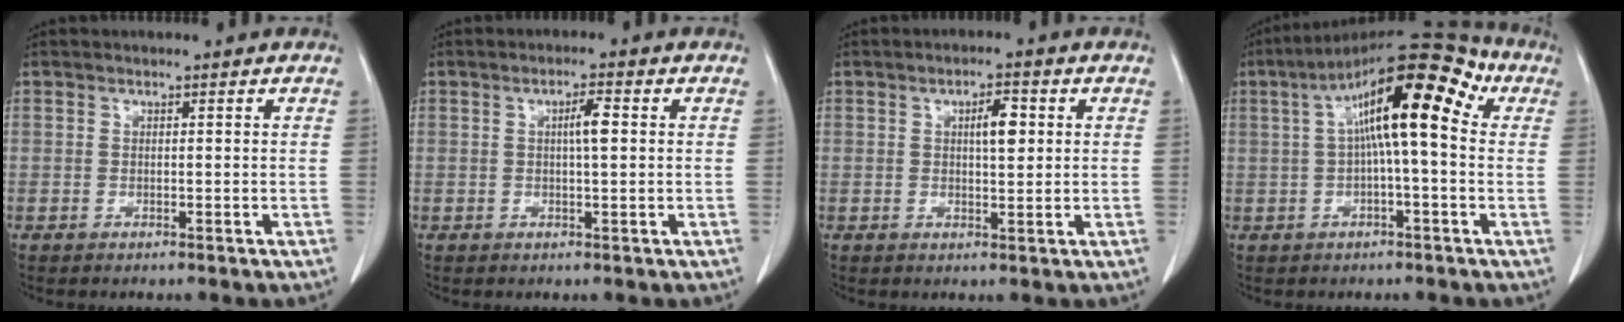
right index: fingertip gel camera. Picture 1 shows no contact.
{"total": 2.8, "force": [0.5, 0.2, 2.7], "torque": [-0.046, 0.004, 0.009]}
{"total": 3.7, "force": [1.0, 1.1, 3.4], "torque": [-0.056, 0.006, 0.017]}
{"total": 15.1, "force": [3.4, 3.3, 14.3], "torque": [-0.222, 0.060, 0.044]}